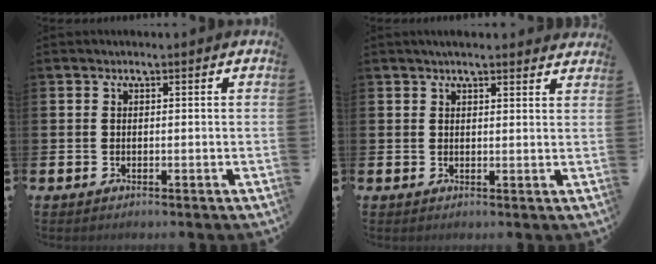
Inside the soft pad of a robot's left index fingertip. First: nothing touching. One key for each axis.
{"total": 2.5, "fx": 2.5, "fy": 0.2, "fz": 0.6, "tx": -0.015, "ty": -0.007, "tz": 0.044}